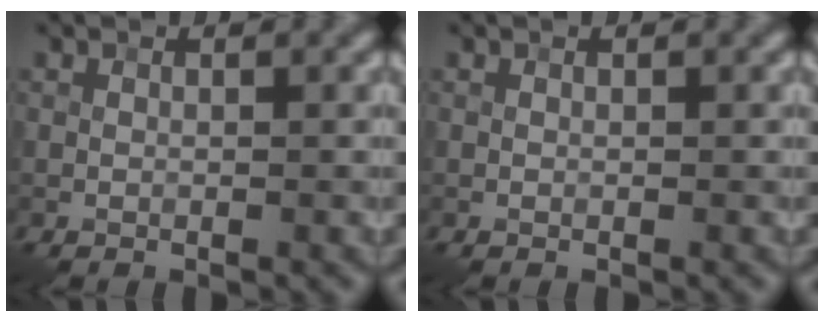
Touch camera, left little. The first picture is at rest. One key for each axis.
{"total": 0.0}